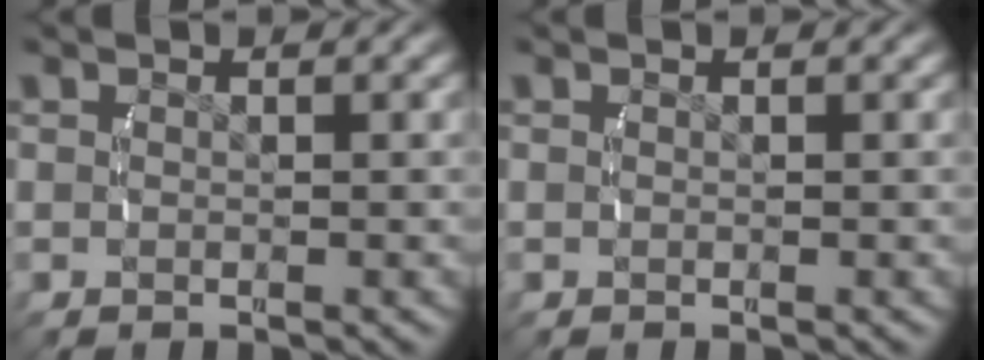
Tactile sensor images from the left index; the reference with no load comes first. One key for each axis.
{"total": 0.0}